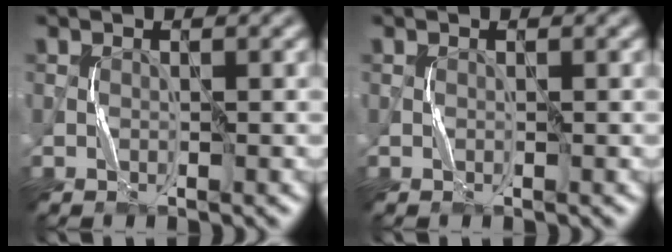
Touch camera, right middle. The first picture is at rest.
{"total": 0.0}